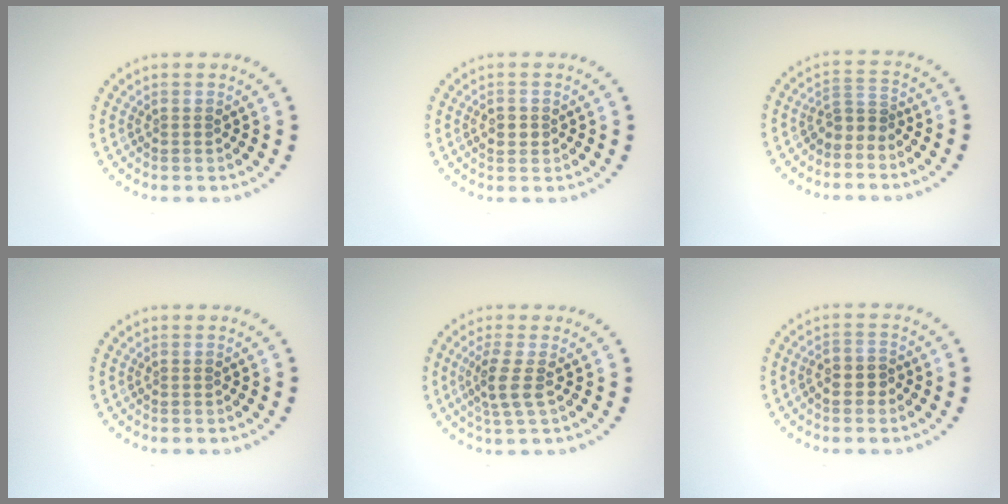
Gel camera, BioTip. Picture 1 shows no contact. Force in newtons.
{"total": 1.8, "press": 1.7, "slide": 0.2}
{"total": 1.9, "press": 1.2, "slide": 1.5}
{"total": 0.0}
{"total": 2.5, "press": 2.0, "slide": 1.6}
{"total": 2.1, "press": 2.0, "slide": 0.6}